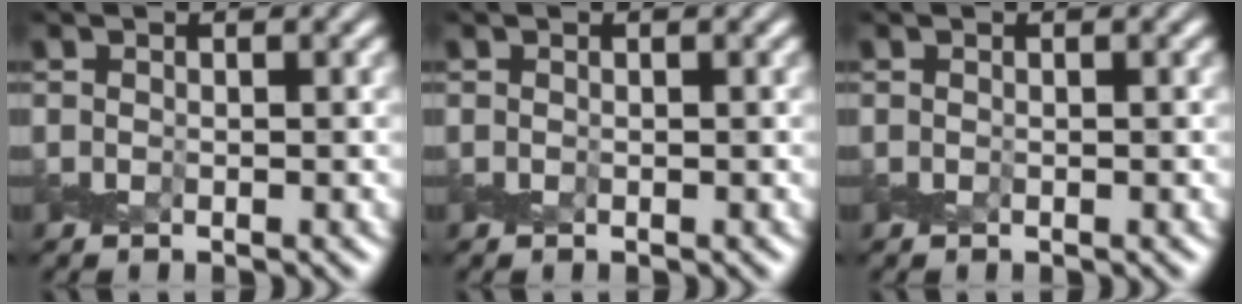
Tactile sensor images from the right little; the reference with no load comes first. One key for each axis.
{"total": 0.0}
{"total": 0.0}